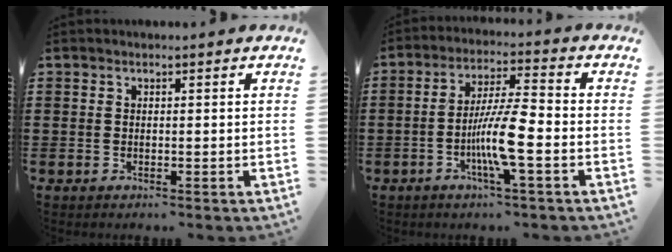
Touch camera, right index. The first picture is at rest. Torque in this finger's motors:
{"motor_torque": [2.14, 0.00, 0.57, 0.18]}